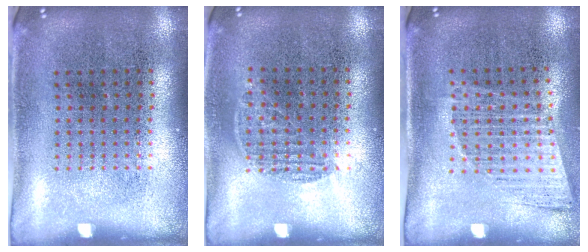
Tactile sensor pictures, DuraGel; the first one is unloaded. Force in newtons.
{"total": 0.8, "press": 0.7, "slide": 0.5}
{"total": 1.2, "press": 1.1, "slide": 0.6}